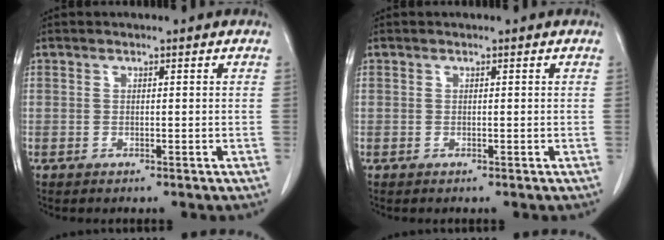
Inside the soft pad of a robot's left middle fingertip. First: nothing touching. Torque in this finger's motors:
{"motor_torque": [0.00, 0.00, 0.00, -0.01]}